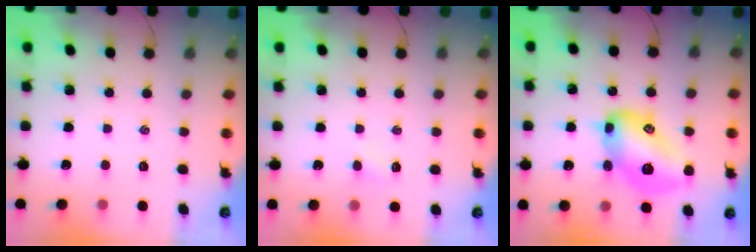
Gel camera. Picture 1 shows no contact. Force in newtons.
{"total": 1.6, "press": 1.5, "slide": 0.5}
{"total": 16.9, "press": 16.9, "slide": 0.5}